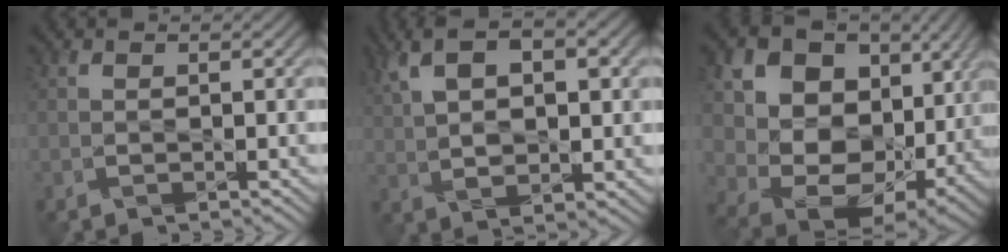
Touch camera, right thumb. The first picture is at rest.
{"total": 9.8, "force": [3.4, 4.2, 8.1], "torque": [-0.164, 0.009, 0.054]}
{"total": 15.8, "force": [4.6, 12.0, 9.2], "torque": [-0.181, -0.012, 0.114]}